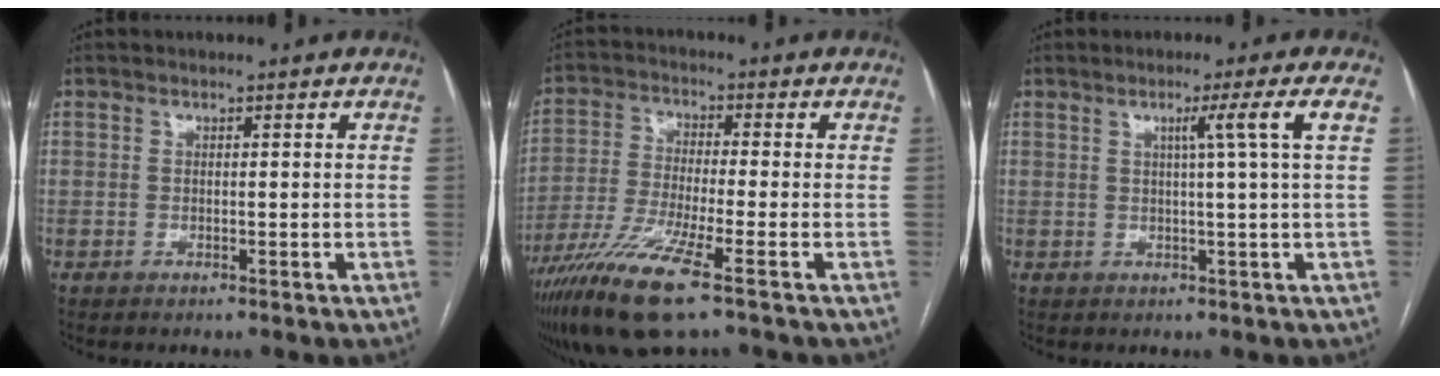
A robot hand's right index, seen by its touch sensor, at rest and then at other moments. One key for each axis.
{"total": 11.9, "fx": -6.9, "fy": 0.4, "fz": 9.6, "tx": -0.197, "ty": -0.028, "tz": -0.131}
{"total": 4.4, "fx": 1.2, "fy": -1.6, "fz": 3.9, "tx": -0.067, "ty": -0.001, "tz": 0.024}